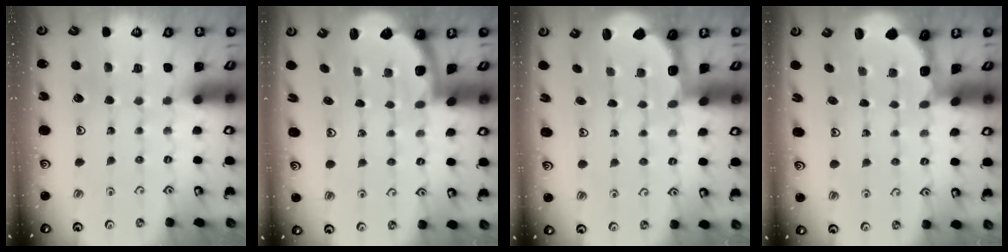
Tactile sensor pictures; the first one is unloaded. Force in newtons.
{"total": 2.1, "press": 2.0, "slide": 0.7}
{"total": 2.7, "press": 2.1, "slide": 1.7}
{"total": 1.7, "press": 1.5, "slide": 0.7}